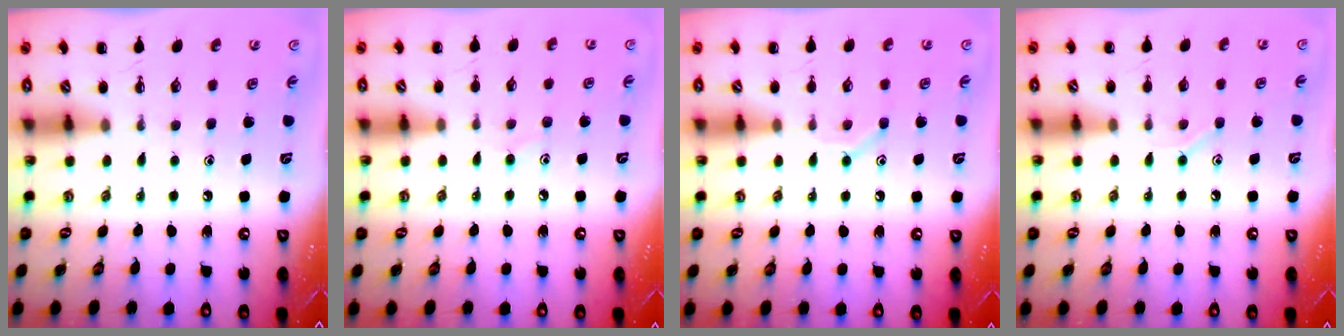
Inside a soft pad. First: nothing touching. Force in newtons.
{"total": 5.3, "press": 5.0, "slide": 1.9}
{"total": 8.4, "press": 8.2, "slide": 1.5}
{"total": 4.9, "press": 4.8, "slide": 0.9}